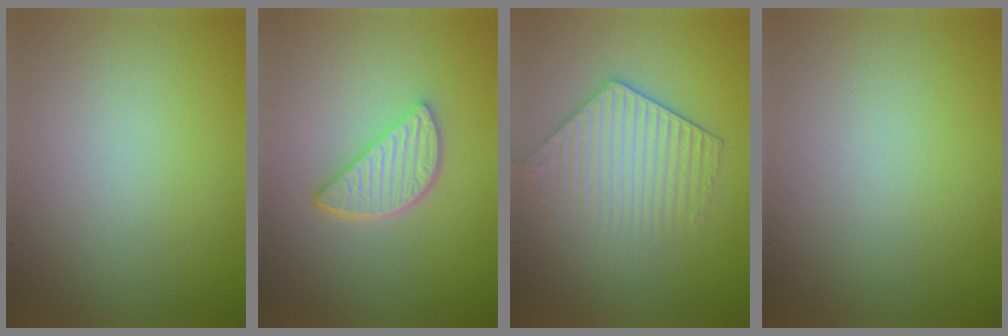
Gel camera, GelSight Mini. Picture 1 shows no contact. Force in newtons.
{"total": 4.0, "press": 3.2, "slide": 2.5}
{"total": 4.4, "press": 3.8, "slide": 2.3}
{"total": 0.0}